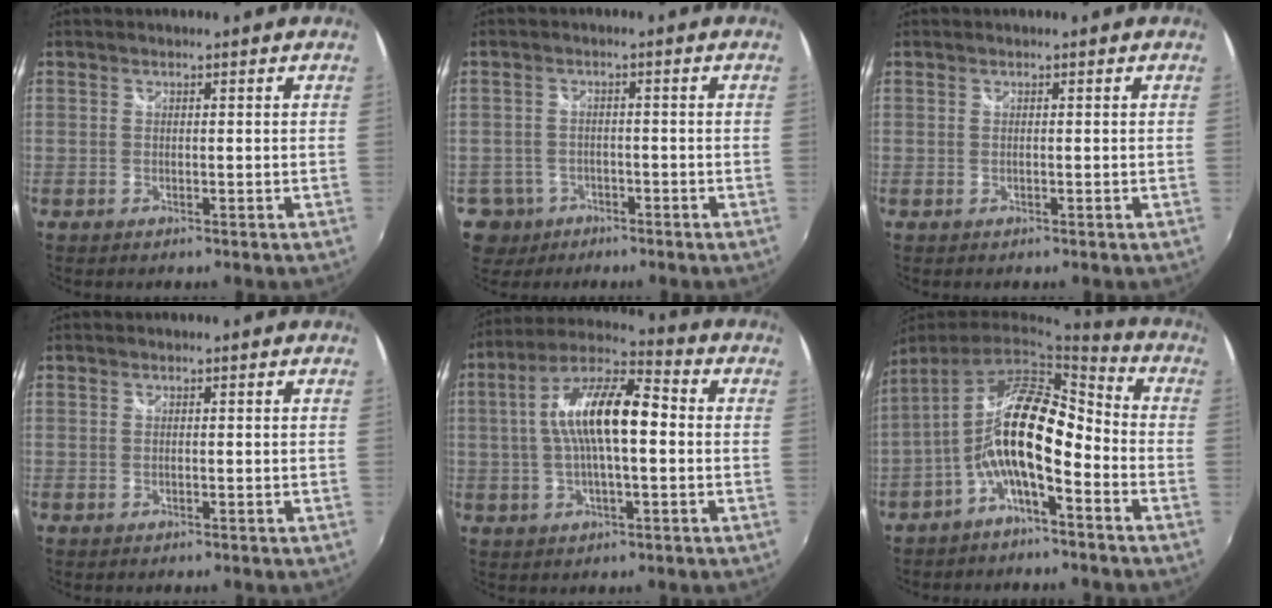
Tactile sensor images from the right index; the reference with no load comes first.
{"total": 5.4, "force": [-2.7, 4.6, 0.5], "torque": [-0.026, 0.012, -0.042]}
{"total": 0.0}
{"total": 0.0}
{"total": 14.3, "force": [0.4, 4.7, 13.5], "torque": [-0.250, 0.019, -0.001]}
{"total": 13.8, "force": [-3.5, 5.0, 12.4], "torque": [-0.225, 0.009, -0.067]}